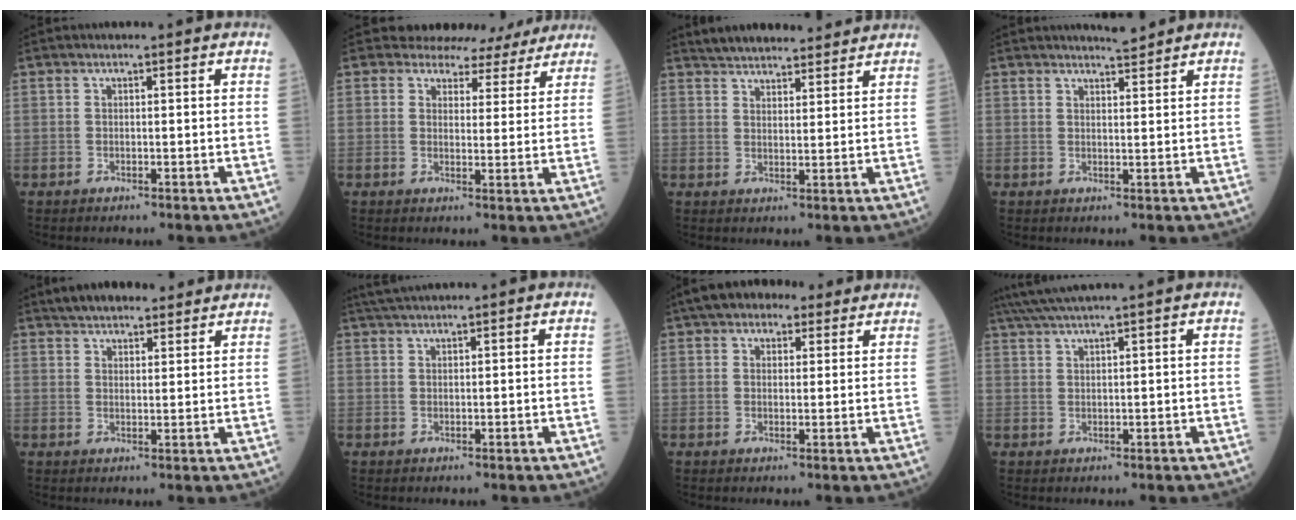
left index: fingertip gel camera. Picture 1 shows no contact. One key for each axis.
{"total": 8.8, "fx": 8.1, "fy": 3.4, "fz": -0.1, "tx": 0.027, "ty": -0.001, "tz": 0.079}
{"total": 11.9, "fx": 11.1, "fy": 2.5, "fz": 3.6, "tx": -0.047, "ty": 0.021, "tz": 0.158}
{"total": 2.7, "fx": 2.7, "fy": -0.1, "fz": 0.4, "tx": -0.011, "ty": -0.003, "tz": 0.045}
{"total": 9.8, "fx": 8.6, "fy": 2.7, "fz": 3.7, "tx": -0.048, "ty": 0.025, "tz": 0.125}
{"total": 3.7, "fx": 3.3, "fy": -0.7, "fz": 1.5, "tx": -0.028, "ty": 0.024, "tz": 0.066}
{"total": 7.7, "fx": 5.8, "fy": 3.7, "fz": 3.4, "tx": -0.047, "ty": 0.036, "tz": 0.090}
{"total": 6.3, "fx": 5.2, "fy": -1.5, "fz": 3.0, "tx": -0.053, "ty": 0.024, "tz": 0.097}